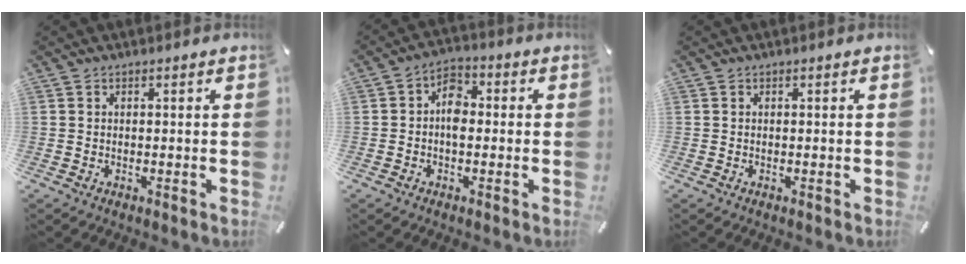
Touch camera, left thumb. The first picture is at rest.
{"total": 5.4, "force": [-0.8, 3.6, 4.0], "torque": [-0.071, 0.011, -0.018]}
{"total": 0.0}